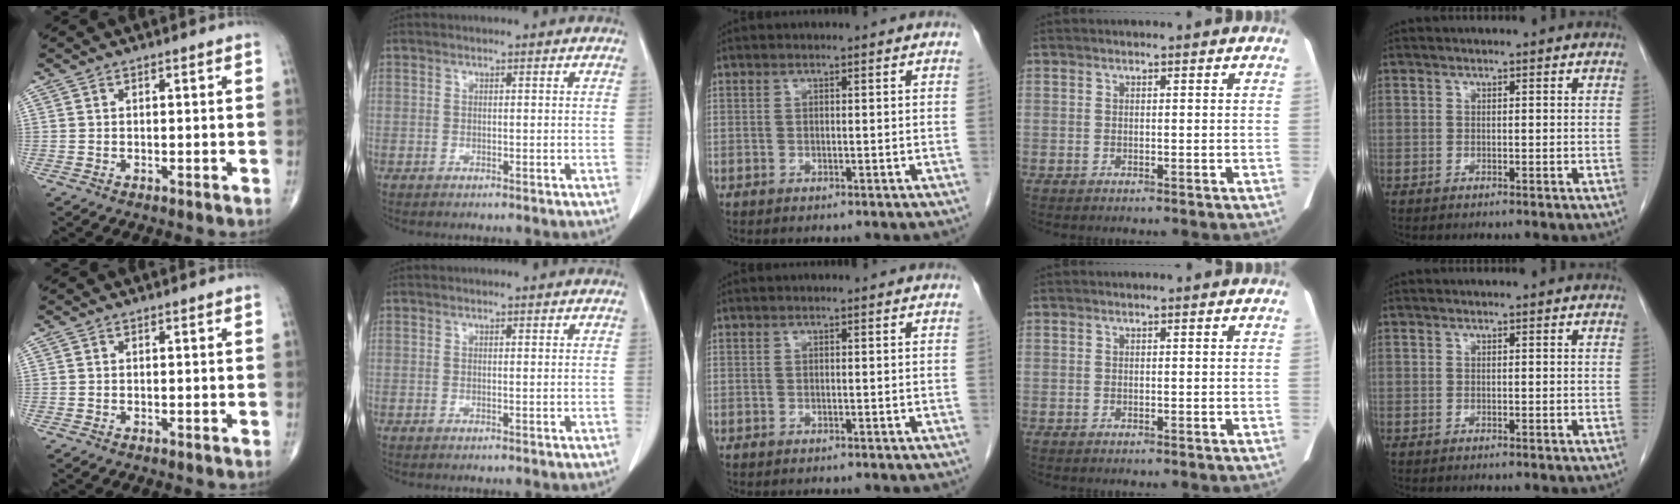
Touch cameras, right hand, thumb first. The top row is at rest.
{}